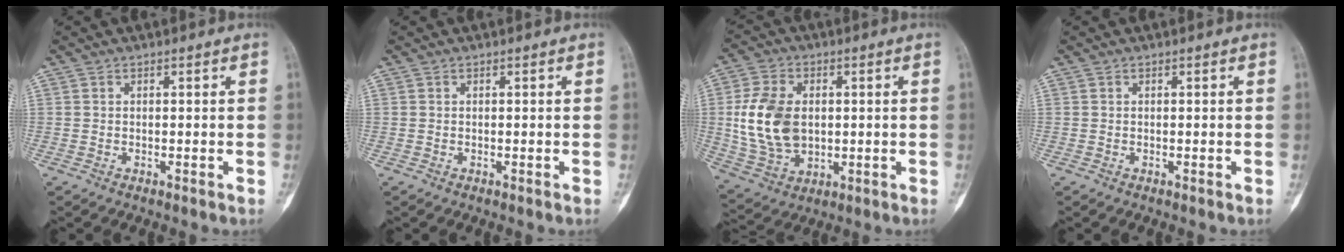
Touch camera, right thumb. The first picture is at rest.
{"total": 0.0}
{"total": 14.0, "force": [1.0, 9.6, 10.2], "torque": [-0.187, -0.004, 0.029]}
{"total": 0.0}